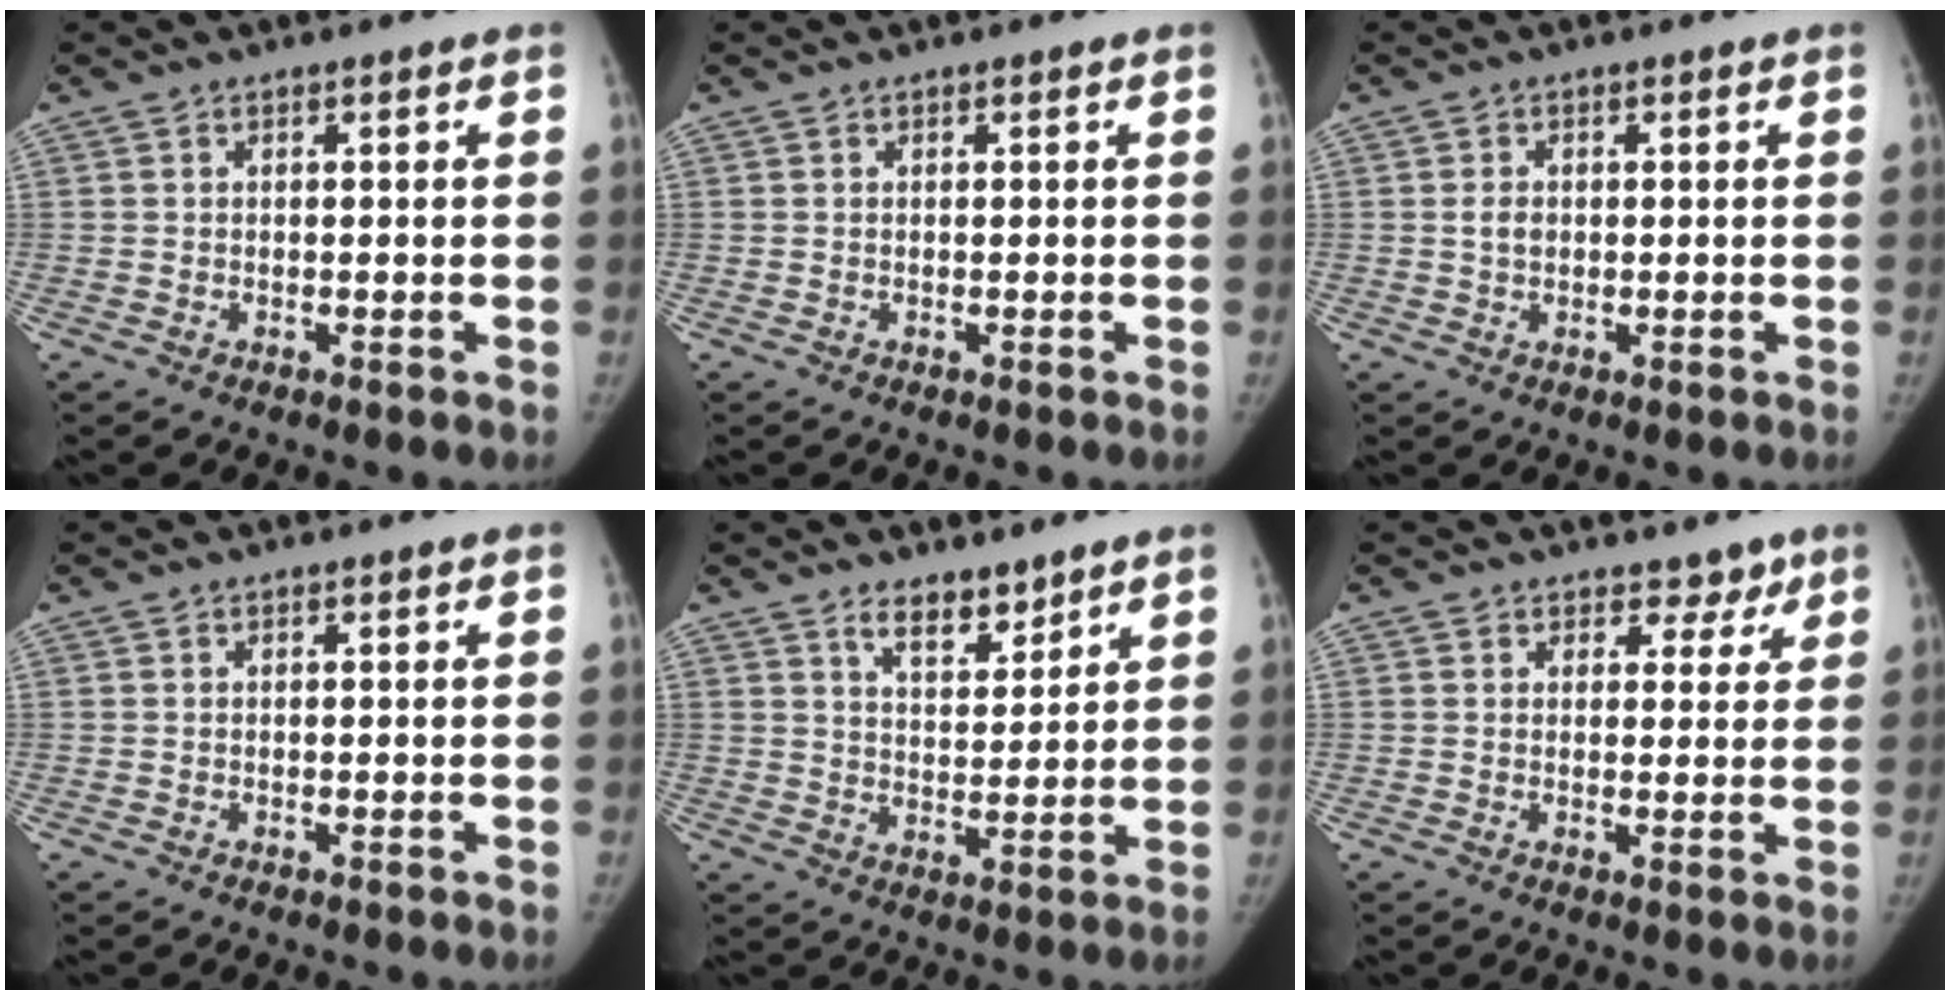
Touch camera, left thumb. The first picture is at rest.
{"total": 0.0}
{"total": 1.9, "force": [0.1, 1.5, 1.2], "torque": [-0.016, 0.001, 0.004]}
{"total": 0.0}
{"total": 6.1, "force": [4.7, 2.8, 2.7], "torque": [-0.020, -0.037, 0.082]}
{"total": 3.6, "force": [2.6, 2.5, 0.3], "torque": [0.032, -0.013, 0.029]}